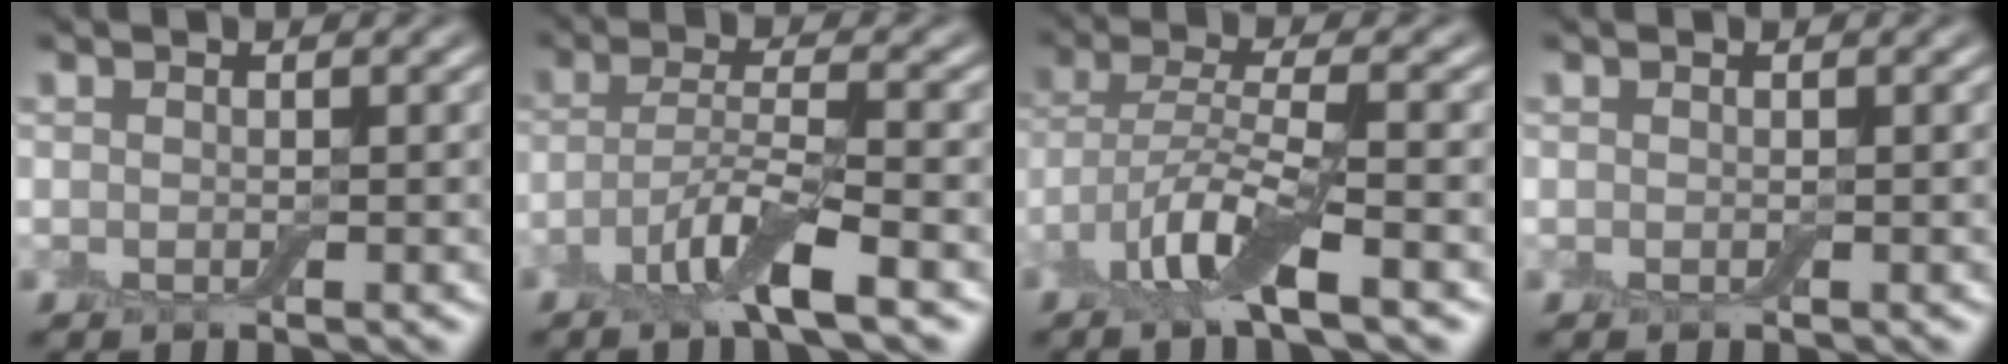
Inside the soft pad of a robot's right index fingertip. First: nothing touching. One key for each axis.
{"total": 4.7, "fx": -2.5, "fy": 0.8, "fz": 3.9, "tx": -0.076, "ty": 0.001, "tz": -0.058}
{"total": 5.4, "fx": -2.7, "fy": 1.3, "fz": 4.5, "tx": -0.098, "ty": -0.002, "tz": -0.062}
{"total": 0.0}